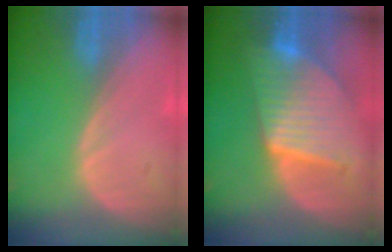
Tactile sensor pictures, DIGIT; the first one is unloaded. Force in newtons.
{"total": 9.4, "press": 9.4, "slide": 0.8}